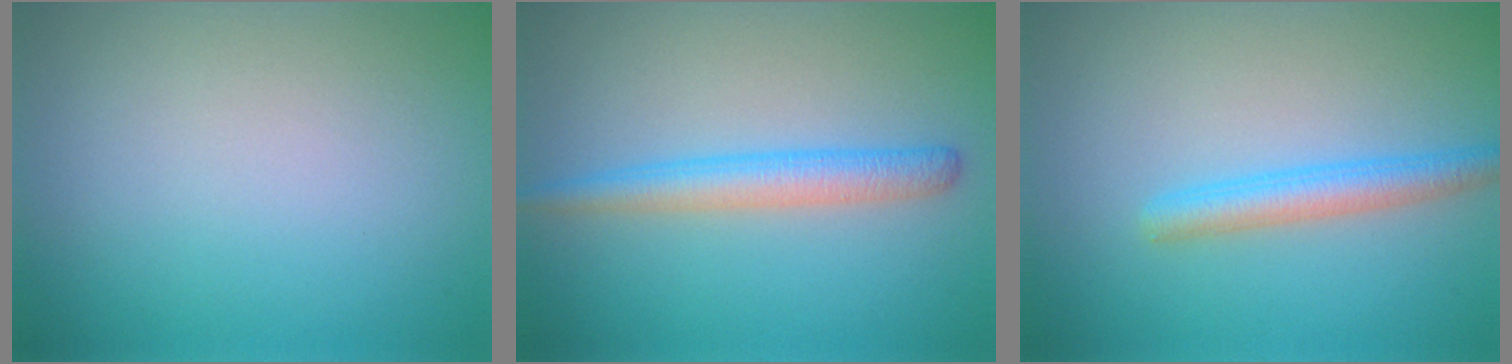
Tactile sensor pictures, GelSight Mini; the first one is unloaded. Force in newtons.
{"total": 3.0, "press": 3.0, "slide": 0.2}
{"total": 2.8, "press": 2.8, "slide": 0.0}